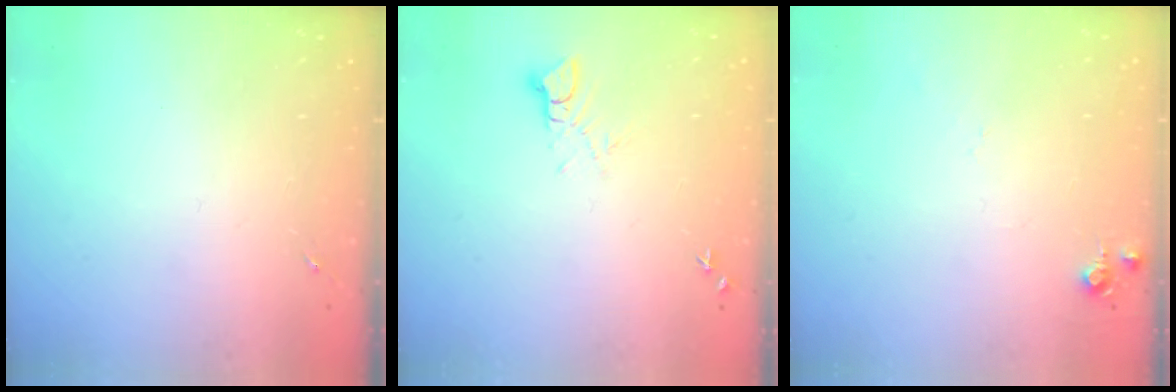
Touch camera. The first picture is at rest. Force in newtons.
{"total": 5.9, "press": 5.9, "slide": 0.6}
{"total": 4.2, "press": 4.2, "slide": 0.6}